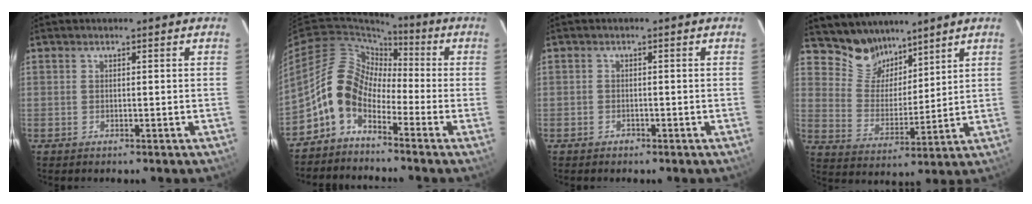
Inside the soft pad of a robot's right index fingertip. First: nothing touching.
{"total": 9.3, "force": [-4.2, 6.0, 5.7], "torque": [-0.104, 0.021, -0.100]}
{"total": 1.1, "force": [-0.9, 0.7, 0.0], "torque": [-0.002, 0.005, -0.014]}
{"total": 10.8, "force": [9.2, 5.0, 2.6], "torque": [-0.060, 0.004, 0.178]}